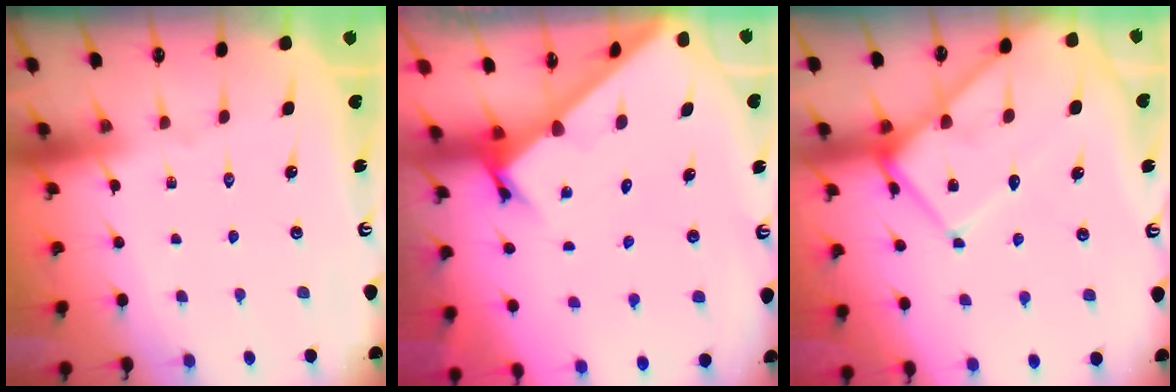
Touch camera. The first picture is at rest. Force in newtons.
{"total": 3.2, "press": 3.2, "slide": 0.2}
{"total": 13.3, "press": 13.2, "slide": 1.3}